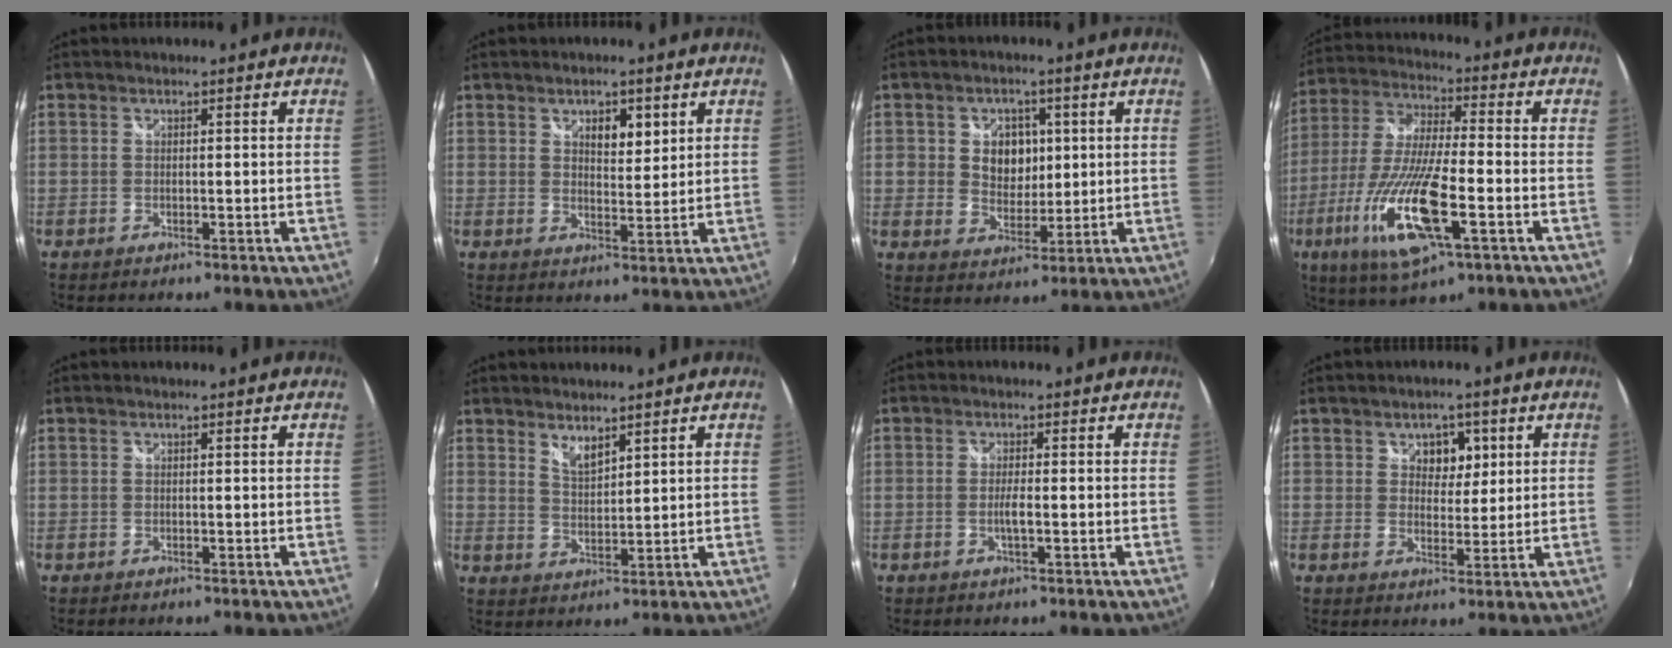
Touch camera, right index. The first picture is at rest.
{"total": 4.5, "force": [2.3, 2.3, 3.1], "torque": [-0.044, 0.003, 0.037]}
{"total": 7.7, "force": [1.3, 6.4, 4.1], "torque": [-0.078, 0.009, 0.027]}
{"total": 18.5, "force": [-7.0, 4.3, 16.6], "torque": [-0.345, -0.034, -0.132]}
{"total": 0.0}
{"total": 3.6, "force": [3.0, 0.9, 1.7], "torque": [-0.027, -0.004, 0.053]}
{"total": 2.0, "force": [-0.6, 0.0, 1.9], "torque": [-0.037, -0.003, -0.011]}
{"total": 4.5, "force": [1.8, 3.4, 2.3], "torque": [-0.026, 0.004, 0.028]}